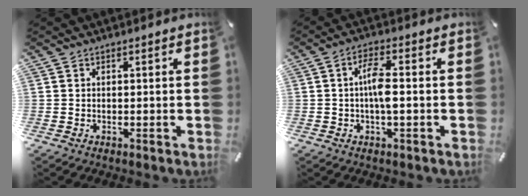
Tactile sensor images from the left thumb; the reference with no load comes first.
{"total": 6.1, "force": [-0.4, 1.7, 5.9], "torque": [-0.120, 0.001, -0.014]}